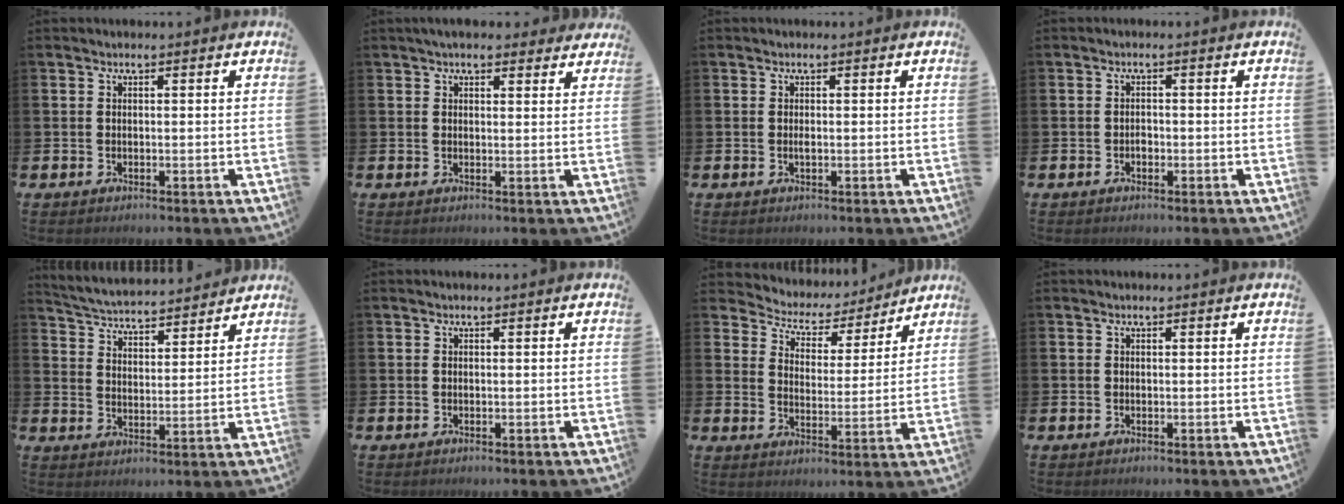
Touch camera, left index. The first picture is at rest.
{"total": 3.4, "force": [3.1, 1.1, 0.8], "torque": [-0.015, -0.009, 0.056]}
{"total": 0.7, "force": [0.0, 0.2, 0.7], "torque": [-0.011, -0.002, -0.001]}
{"total": 1.0, "force": [-0.4, 0.8, 0.5], "torque": [-0.009, 0.002, -0.009]}
{"total": 4.5, "force": [4.5, 0.6, 0.3], "torque": [-0.034, -0.036, 0.077]}
{"total": 0.0}
{"total": 4.9, "force": [4.5, 2.0, 0.1], "torque": [-0.032, -0.040, 0.073]}
{"total": 0.0}